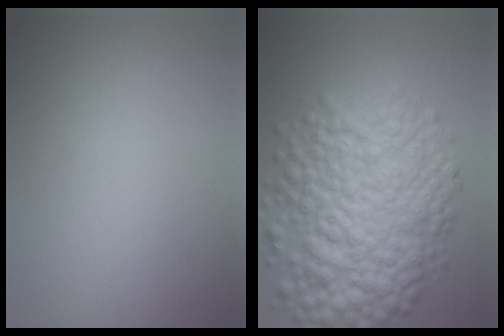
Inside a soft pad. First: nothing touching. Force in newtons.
{"total": 10.0, "press": 10.0, "slide": 0.2}